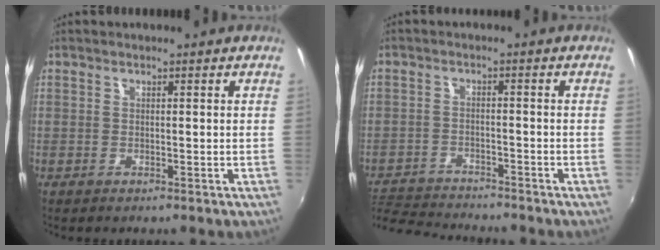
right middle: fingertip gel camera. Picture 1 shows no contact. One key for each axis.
{"total": 8.9, "fx": -8.5, "fy": 1.8, "fz": 2.0, "tx": -0.066, "ty": -0.001, "tz": -0.146}